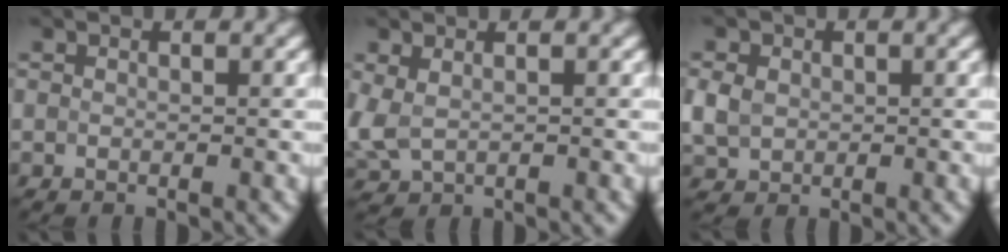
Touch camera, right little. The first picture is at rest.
{"total": 2.7, "force": [-0.1, 1.9, 1.9], "torque": [-0.059, -0.007, 0.003]}
{"total": 2.7, "force": [0.1, 2.3, 1.3], "torque": [-0.036, 0.002, 0.001]}